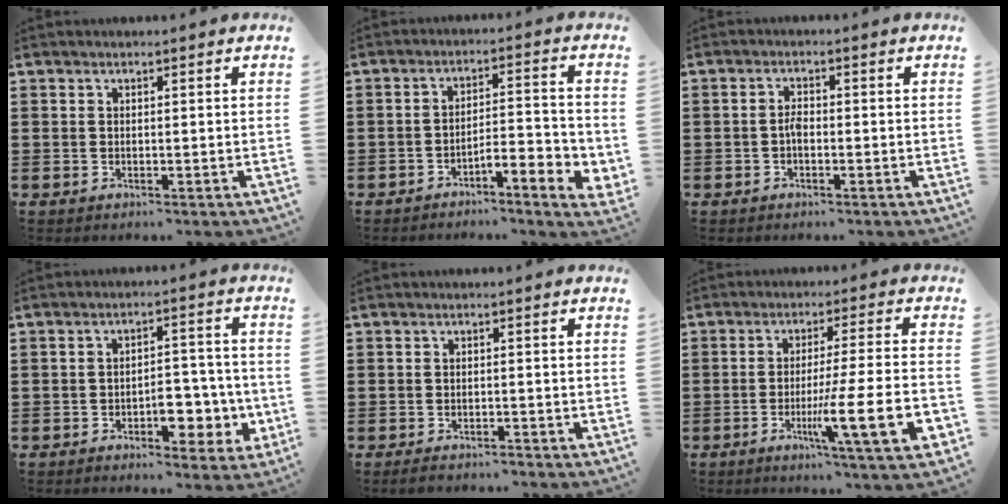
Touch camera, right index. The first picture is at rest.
{"total": 4.3, "force": [-3.2, 0.9, 2.8], "torque": [-0.048, 0.002, -0.063]}
{"total": 1.8, "force": [-0.7, 0.9, 1.4], "torque": [-0.028, 0.003, -0.014]}
{"total": 6.3, "force": [-2.6, 3.5, 4.6], "torque": [-0.051, 0.003, -0.049]}
{"total": 1.4, "force": [-1.4, 0.2, 0.2], "torque": [-0.009, -0.001, -0.029]}
{"total": 12.4, "force": [-4.2, 0.8, 11.6], "torque": [-0.194, -0.012, -0.075]}